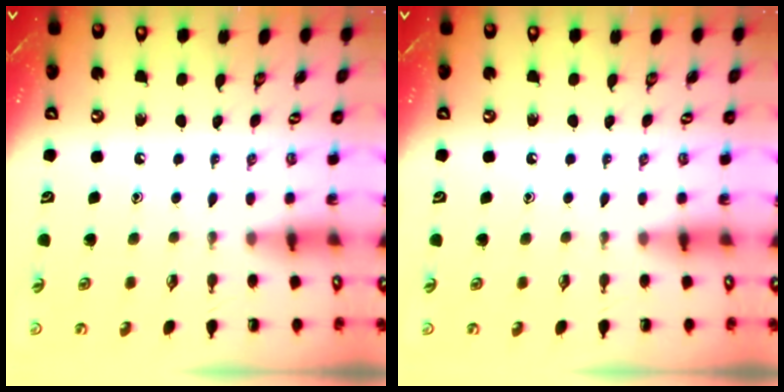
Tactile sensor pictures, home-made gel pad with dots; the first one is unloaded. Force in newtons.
{"total": 0.0}